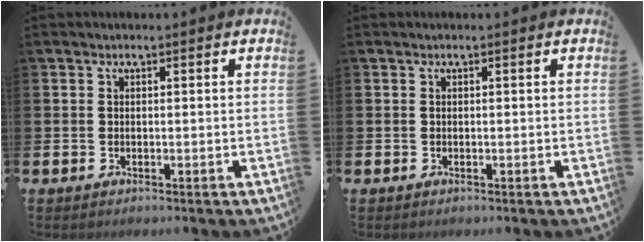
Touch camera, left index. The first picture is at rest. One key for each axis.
{"total": 0.0}